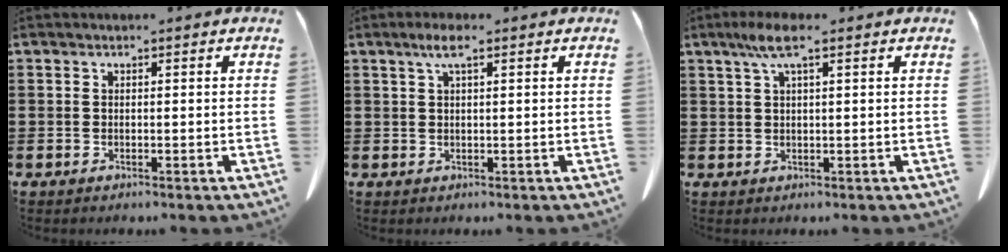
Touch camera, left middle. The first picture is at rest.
{"total": 3.3, "force": [1.6, 0.6, 2.8], "torque": [-0.060, 0.006, 0.027]}
{"total": 3.9, "force": [1.8, 0.7, 3.3], "torque": [-0.070, 0.006, 0.030]}